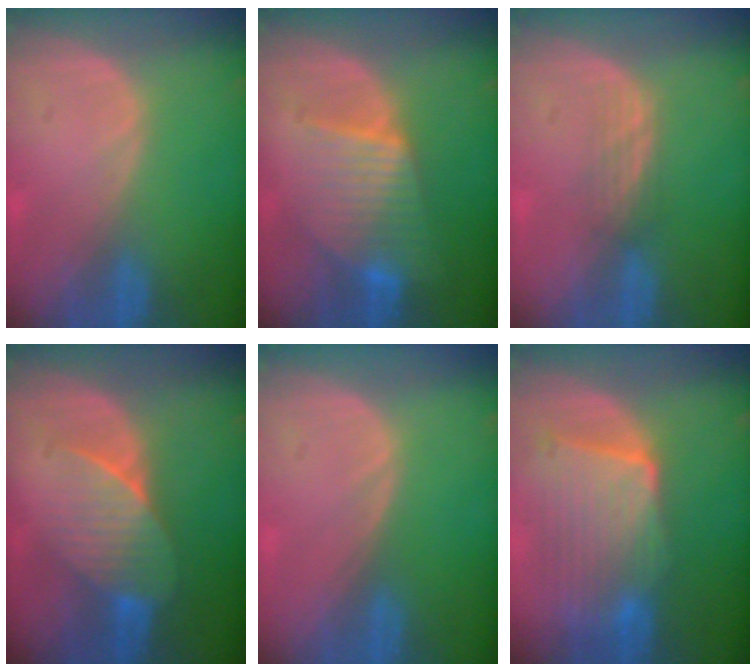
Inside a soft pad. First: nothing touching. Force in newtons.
{"total": 7.2, "press": 7.2, "slide": 0.3}
{"total": 2.1, "press": 2.1, "slide": 0.3}
{"total": 7.4, "press": 6.9, "slide": 2.5}
{"total": 0.0}
{"total": 9.2, "press": 8.5, "slide": 3.7}